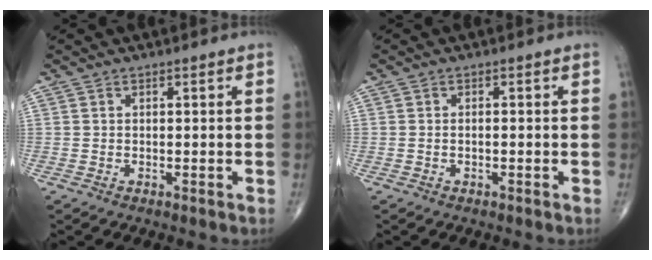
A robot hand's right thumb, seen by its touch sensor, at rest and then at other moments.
{"total": 0.8, "force": [-0.2, 0.3, 0.7], "torque": [-0.017, 0.007, -0.002]}